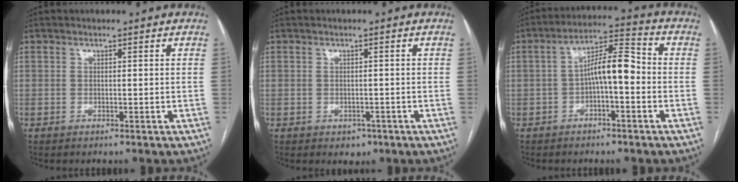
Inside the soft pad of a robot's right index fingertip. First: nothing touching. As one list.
[{"total": 2.1, "force": [-1.0, 1.7, 0.7], "torque": [-0.005, 0.003, -0.005]}, {"total": 7.9, "force": [-1.1, 2.1, 7.5], "torque": [-0.130, 0.031, -0.019]}]